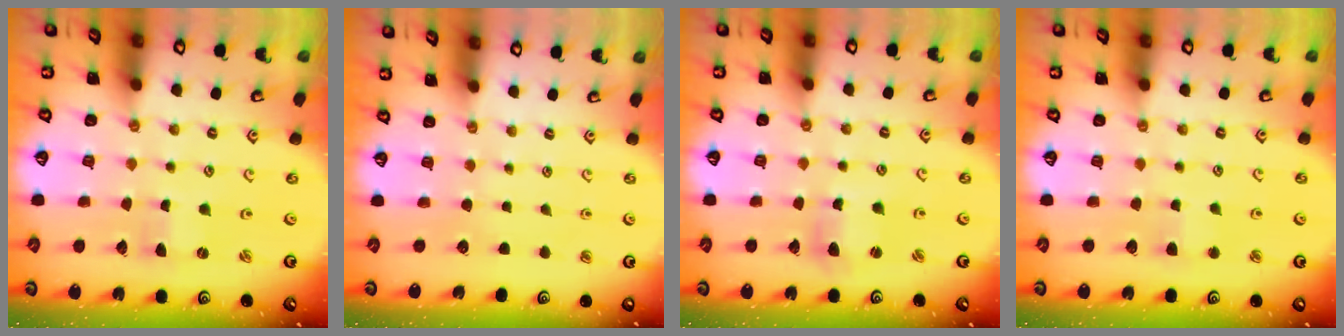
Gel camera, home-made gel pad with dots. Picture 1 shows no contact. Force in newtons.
{"total": 0.0}
{"total": 4.8, "press": 4.7, "slide": 0.6}
{"total": 2.4, "press": 2.3, "slide": 0.5}